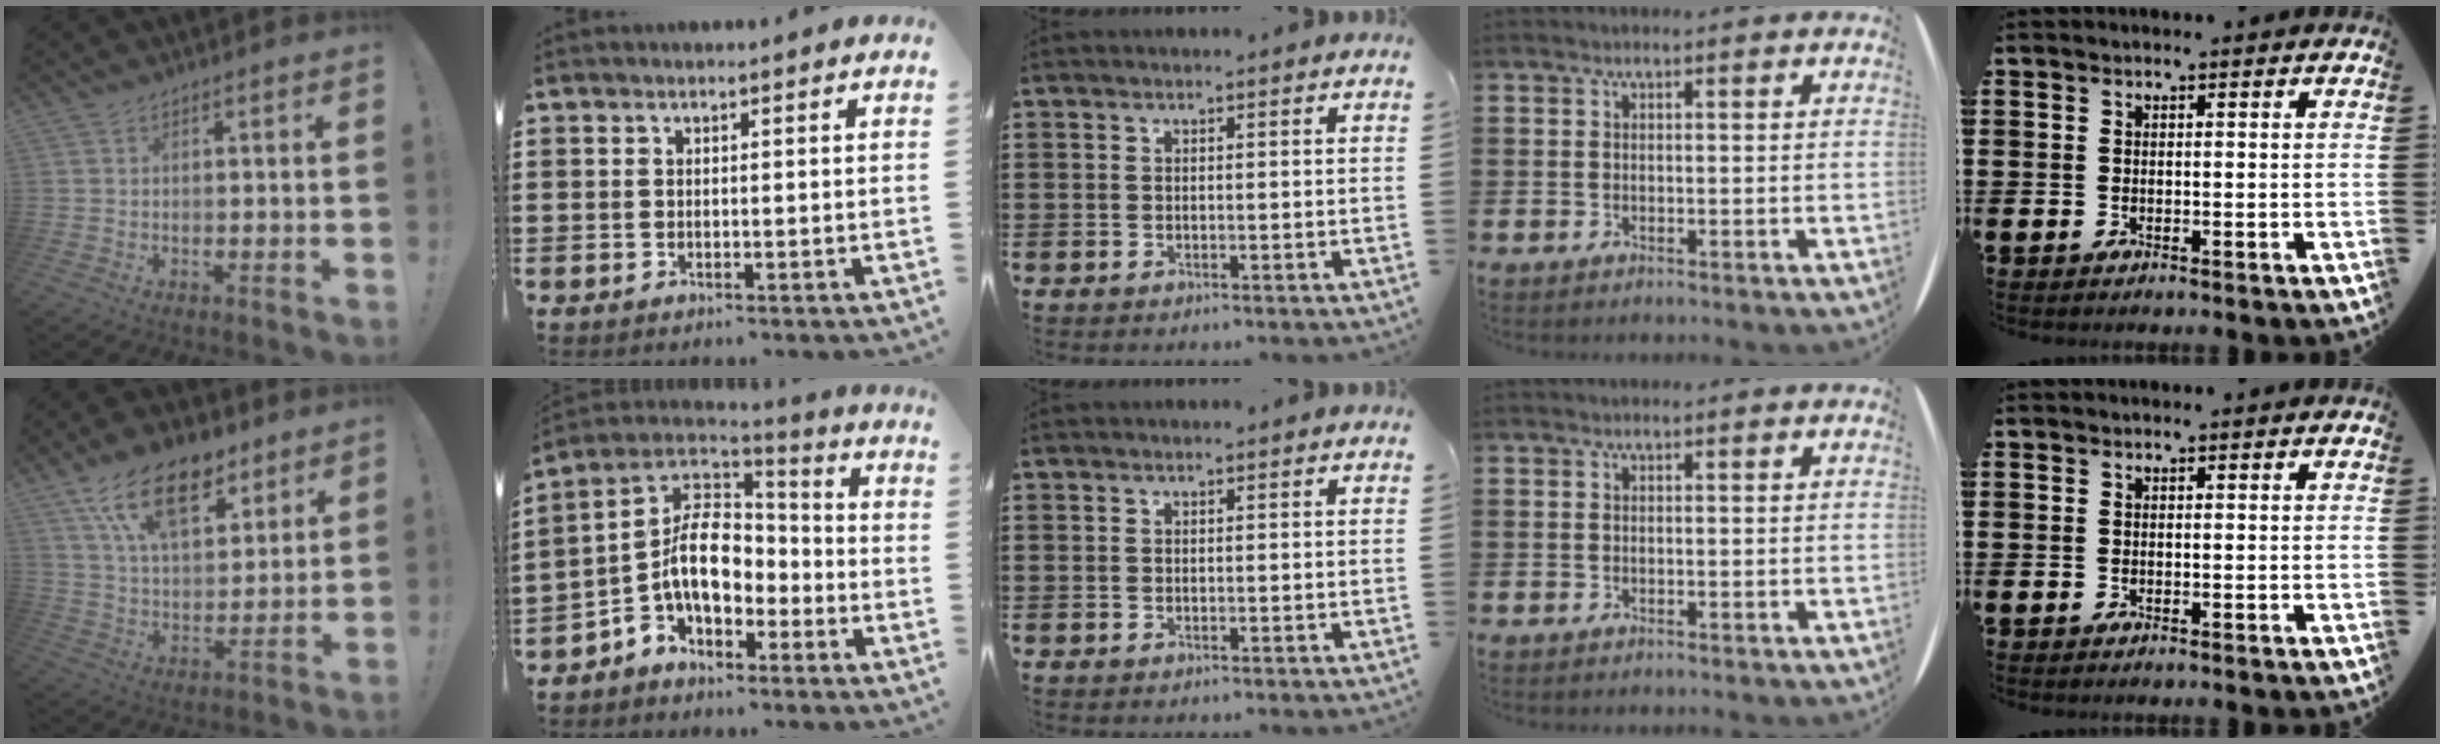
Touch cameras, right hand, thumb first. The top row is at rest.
{"thumb": {"total": 18.0, "force": [10.6, 9.4, 11.0], "torque": [-0.183, -0.050, 0.191]}, "index": {"total": 10.2, "force": [-2.3, 6.2, 7.8], "torque": [-0.180, -0.001, -0.050]}}